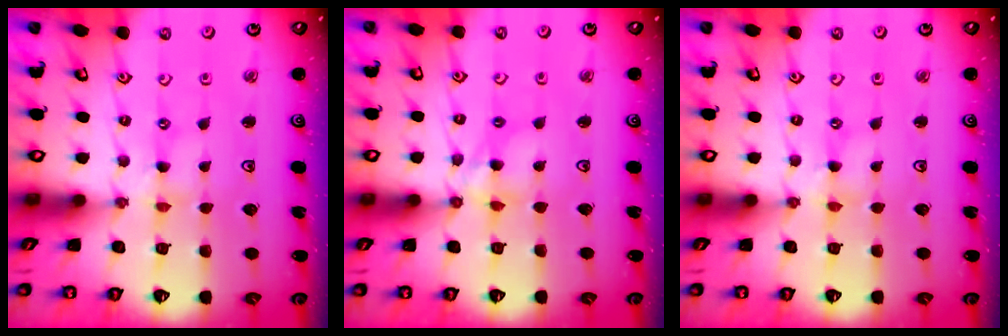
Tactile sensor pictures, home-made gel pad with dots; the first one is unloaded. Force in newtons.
{"total": 6.8, "press": 6.8, "slide": 0.6}
{"total": 1.1, "press": 1.0, "slide": 0.2}